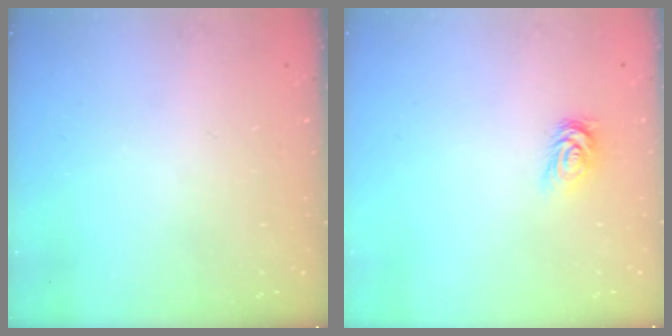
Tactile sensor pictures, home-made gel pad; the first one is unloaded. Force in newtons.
{"total": 3.2, "press": 3.1, "slide": 0.4}